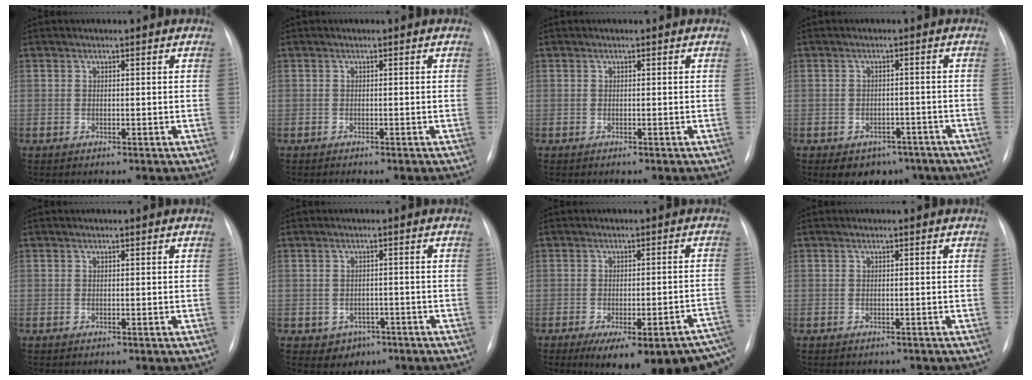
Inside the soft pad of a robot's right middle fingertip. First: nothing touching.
{"total": 1.3, "force": [-1.1, 0.2, 0.7], "torque": [-0.010, -0.004, -0.009]}
{"total": 0.0}
{"total": 6.5, "force": [-4.6, 4.2, 1.9], "torque": [-0.016, 0.015, -0.052]}
{"total": 0.0}
{"total": 3.3, "force": [-1.5, 2.8, 0.7], "torque": [-0.008, 0.009, -0.008]}
{"total": 19.7, "force": [-14.4, 4.0, 12.8], "torque": [-0.099, 0.000, -0.168]}
{"total": 1.1, "force": [-0.9, 0.5, 0.1], "torque": [-0.006, -0.001, -0.010]}